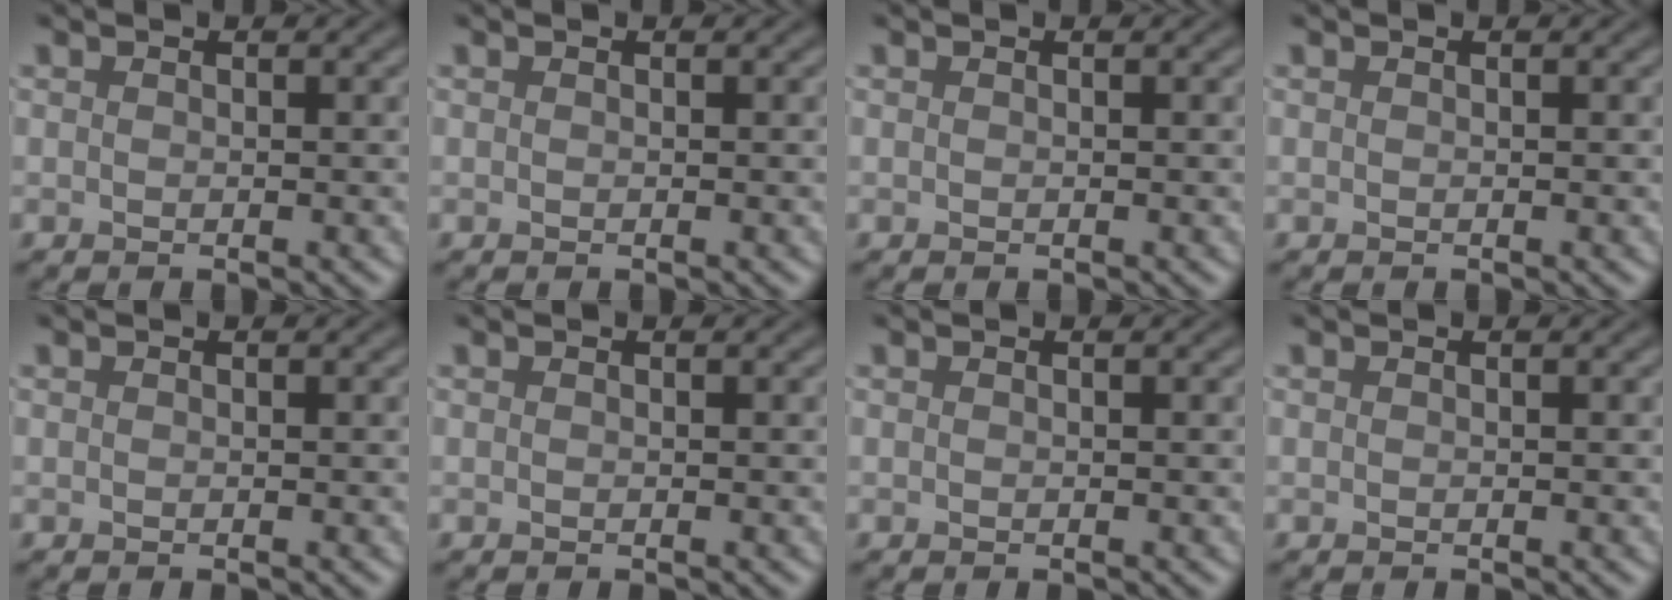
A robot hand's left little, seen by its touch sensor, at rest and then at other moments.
{"total": 0.0}
{"total": 0.0}
{"total": 0.0}
{"total": 0.0}
{"total": 0.0}
{"total": 0.0}
{"total": 0.0}